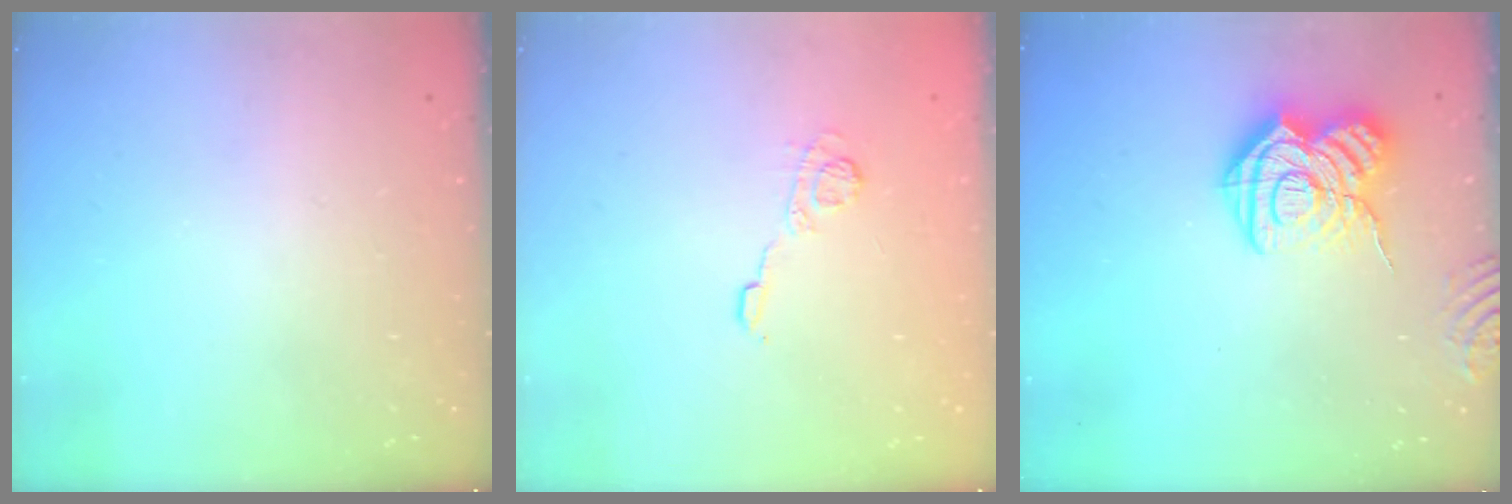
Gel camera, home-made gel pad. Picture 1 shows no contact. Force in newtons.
{"total": 4.9, "press": 4.8, "slide": 0.7}
{"total": 16.7, "press": 16.7, "slide": 1.4}